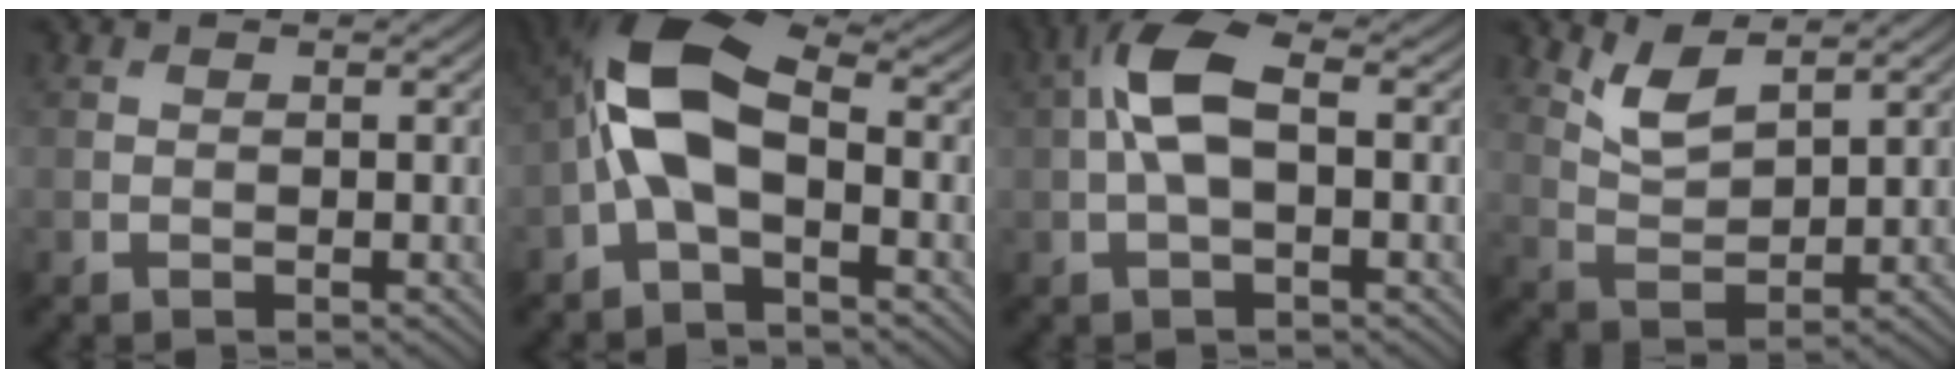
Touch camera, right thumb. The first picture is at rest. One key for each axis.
{"total": 9.3, "fx": -0.8, "fy": 4.5, "fz": 8.1, "tx": -0.172, "ty": 0.028, "tz": -0.034}
{"total": 6.4, "fx": 0.3, "fy": 2.7, "fz": 5.8, "tx": -0.131, "ty": 0.019, "tz": -0.003}
{"total": 4.8, "fx": 3.4, "fy": 1.5, "fz": 3.0, "tx": -0.078, "ty": -0.006, "tz": 0.076}